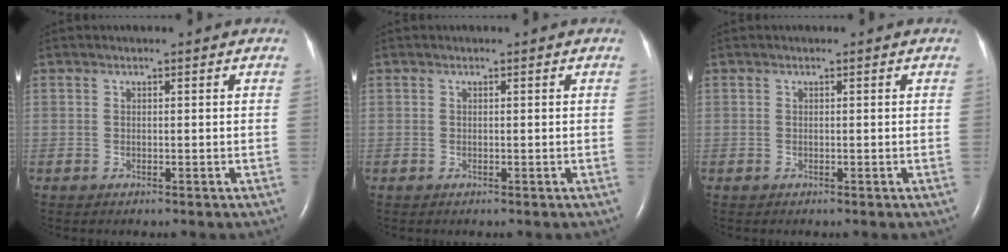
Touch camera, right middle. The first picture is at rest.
{"total": 0.0}
{"total": 0.0}